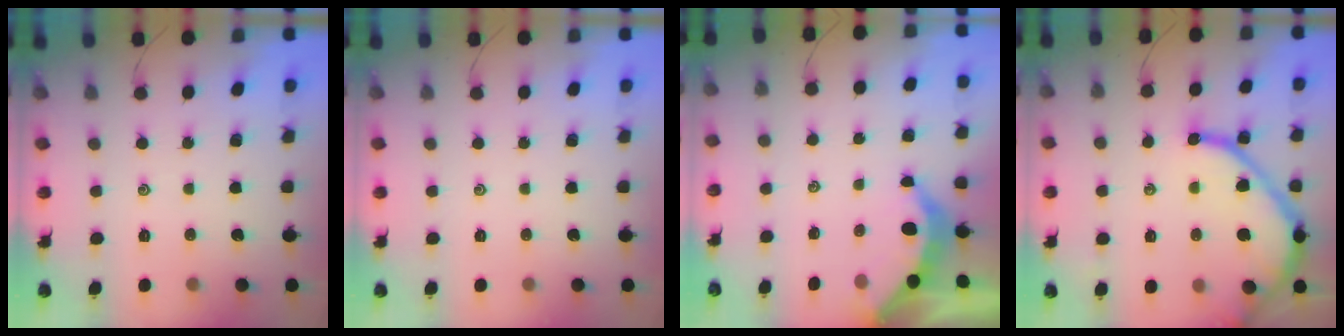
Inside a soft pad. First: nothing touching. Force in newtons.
{"total": 0.0}
{"total": 3.7, "press": 3.7, "slide": 0.4}
{"total": 12.3, "press": 12.3, "slide": 1.1}